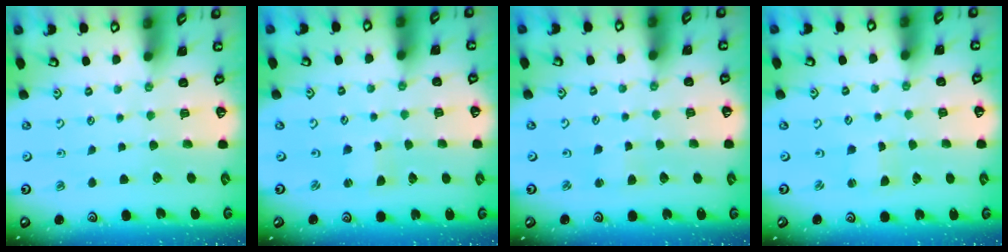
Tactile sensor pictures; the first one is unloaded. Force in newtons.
{"total": 0.0}
{"total": 1.2, "press": 1.2, "slide": 0.2}
{"total": 1.2, "press": 1.2, "slide": 0.0}